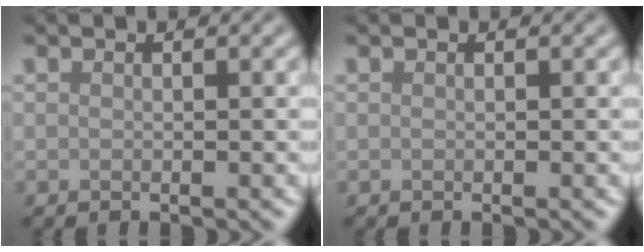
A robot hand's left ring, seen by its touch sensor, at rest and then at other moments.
{"total": 0.0}